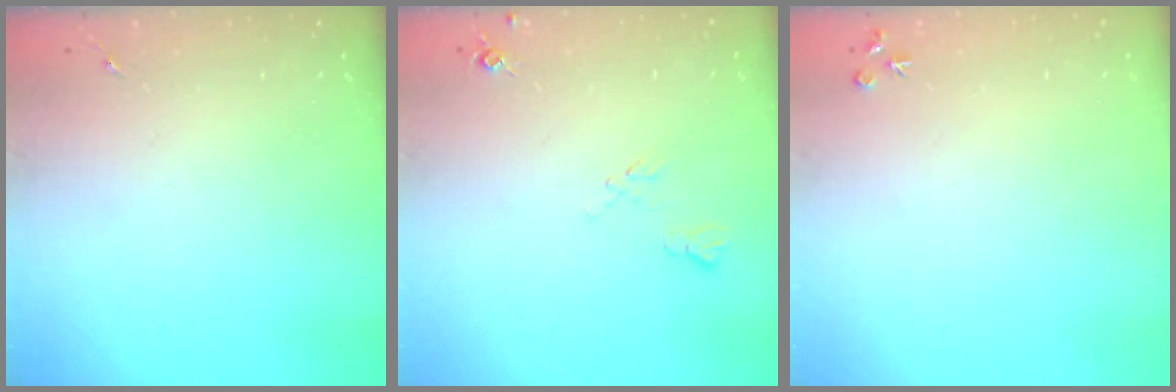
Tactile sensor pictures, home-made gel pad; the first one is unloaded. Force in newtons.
{"total": 6.2, "press": 6.2, "slide": 1.0}
{"total": 3.5, "press": 3.5, "slide": 0.4}